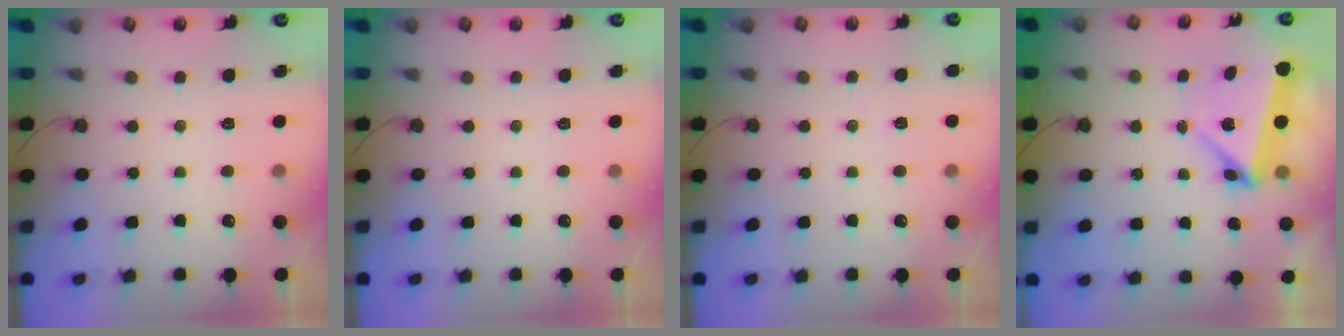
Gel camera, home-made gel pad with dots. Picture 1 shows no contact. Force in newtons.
{"total": 0.0}
{"total": 2.4, "press": 2.3, "slide": 0.6}
{"total": 8.3, "press": 4.7, "slide": 6.8}